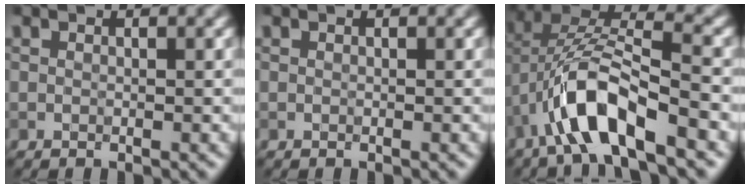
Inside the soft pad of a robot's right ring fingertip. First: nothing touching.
{"total": 0.0}
{"total": 8.0, "force": [-3.5, 2.6, 6.7], "torque": [-0.128, 0.009, -0.067]}